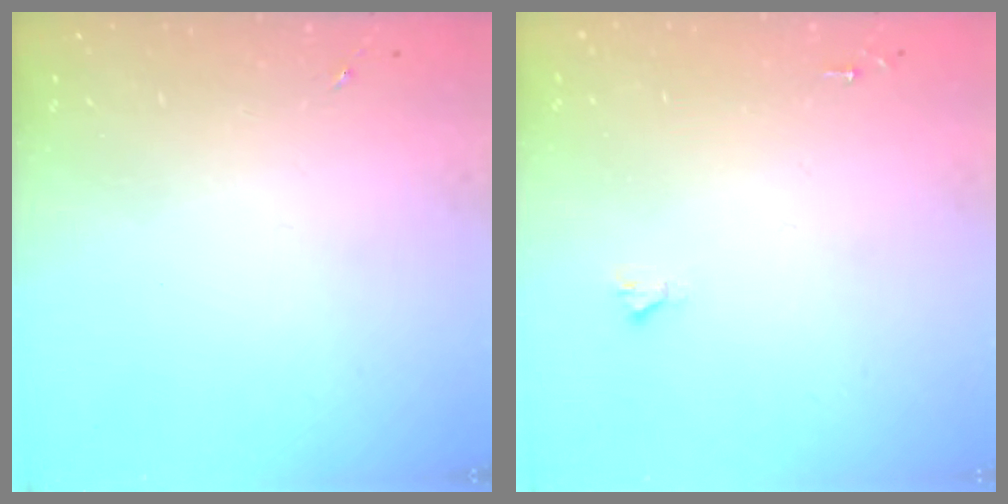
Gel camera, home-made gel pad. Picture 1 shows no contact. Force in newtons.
{"total": 1.6, "press": 1.6, "slide": 0.1}